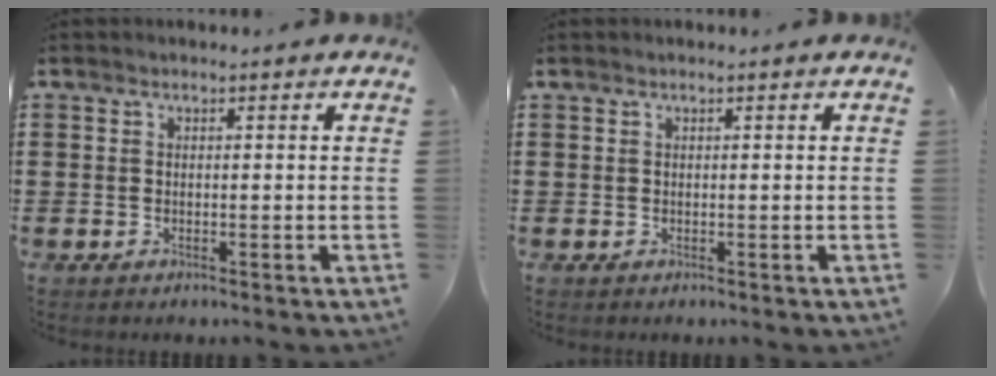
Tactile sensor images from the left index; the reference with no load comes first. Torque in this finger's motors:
{"motor_torque": [0.19, -0.21, -0.01, -0.01]}